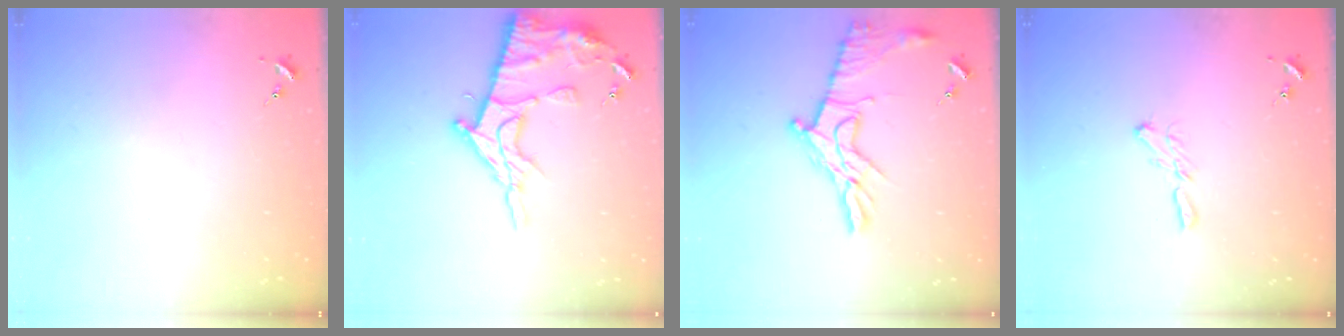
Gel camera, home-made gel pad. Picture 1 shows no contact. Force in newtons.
{"total": 16.7, "press": 16.7, "slide": 1.6}
{"total": 13.9, "press": 13.8, "slide": 0.9}
{"total": 5.6, "press": 5.6, "slide": 0.2}